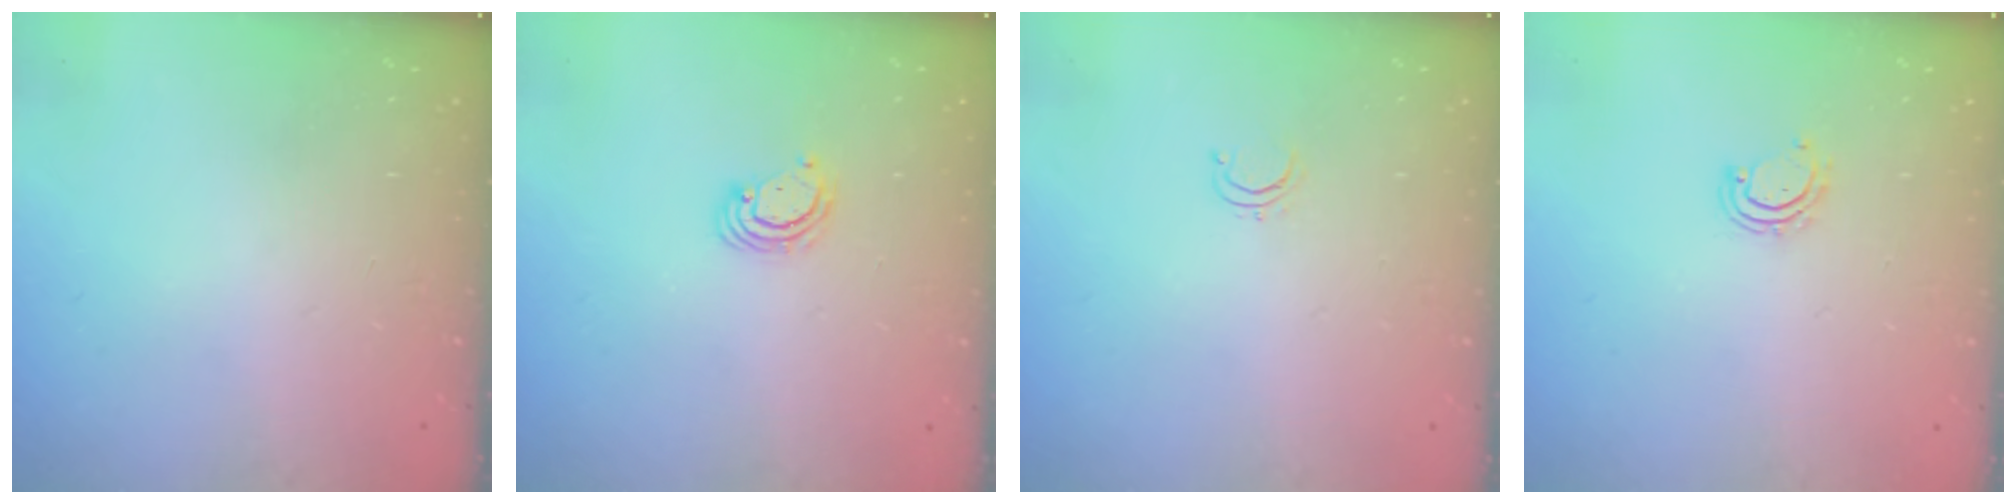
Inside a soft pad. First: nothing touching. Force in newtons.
{"total": 2.9, "press": 2.9, "slide": 0.3}
{"total": 2.8, "press": 2.8, "slide": 0.2}
{"total": 3.2, "press": 3.1, "slide": 0.2}